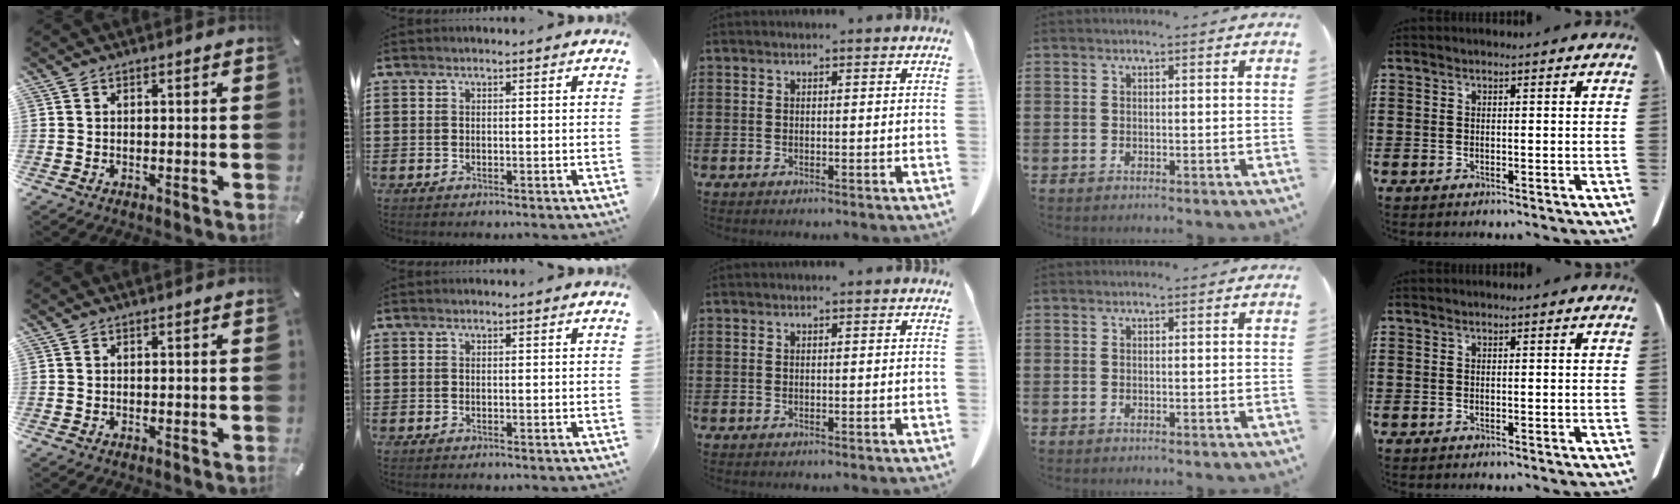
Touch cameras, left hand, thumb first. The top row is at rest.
{}